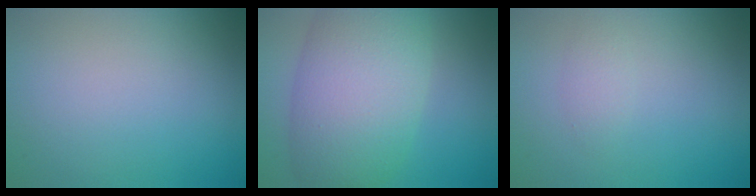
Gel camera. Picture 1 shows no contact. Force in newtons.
{"total": 10.1, "press": 10.1, "slide": 0.1}
{"total": 1.1, "press": 1.1, "slide": 0.1}